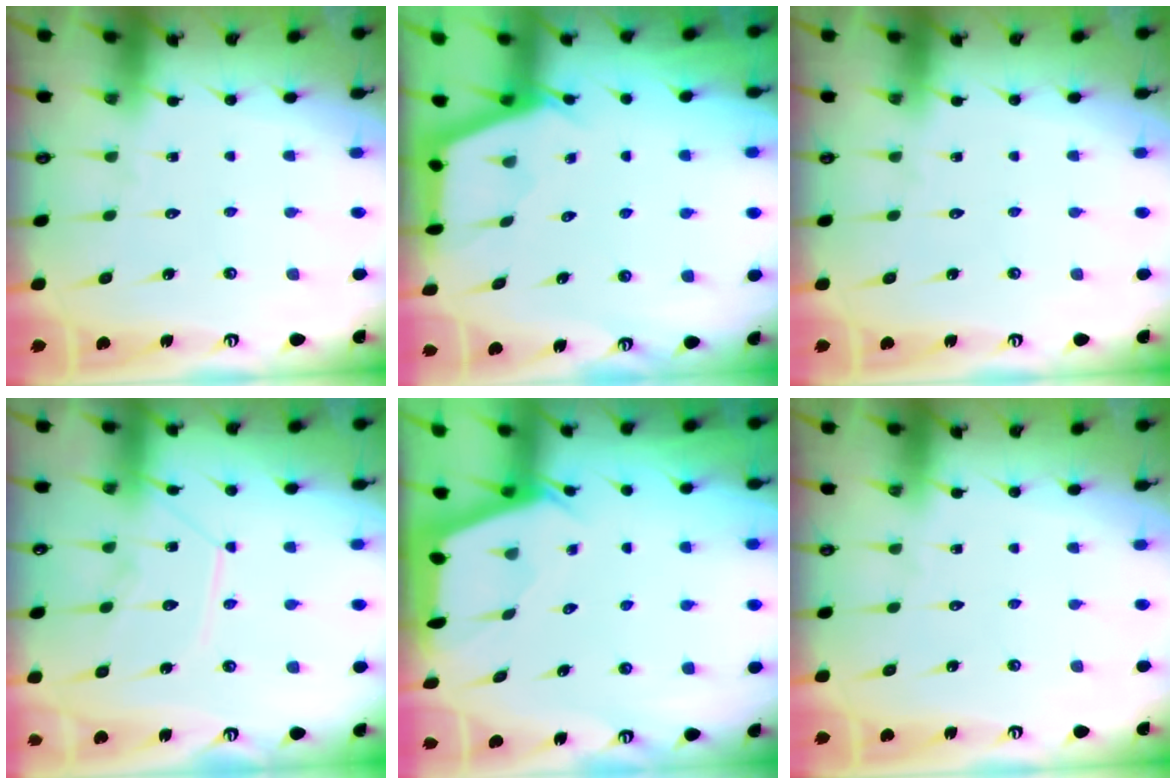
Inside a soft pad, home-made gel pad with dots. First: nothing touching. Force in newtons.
{"total": 2.9, "press": 2.8, "slide": 0.3}
{"total": 0.0}
{"total": 10.9, "press": 10.9, "slide": 1.0}
{"total": 2.1, "press": 2.0, "slide": 0.3}
{"total": 0.0}